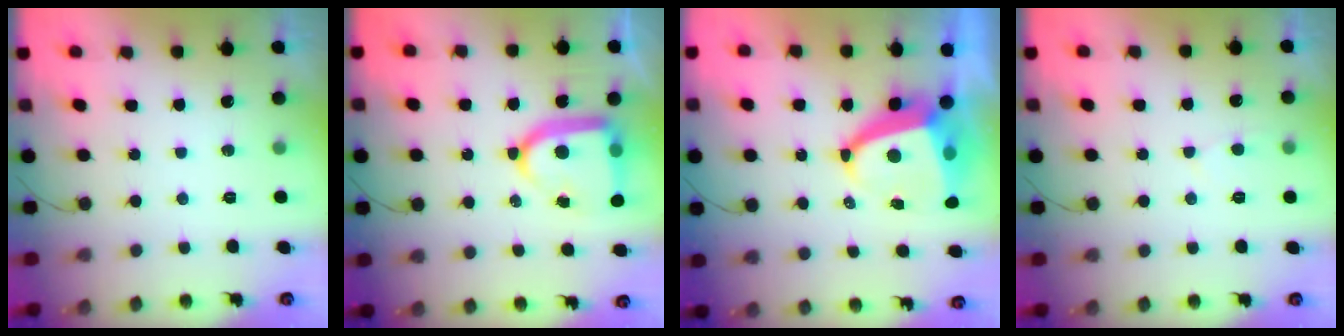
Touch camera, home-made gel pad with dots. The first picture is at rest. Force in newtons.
{"total": 15.7, "press": 15.6, "slide": 1.6}
{"total": 10.2, "press": 10.1, "slide": 1.3}
{"total": 2.7, "press": 2.7, "slide": 0.3}